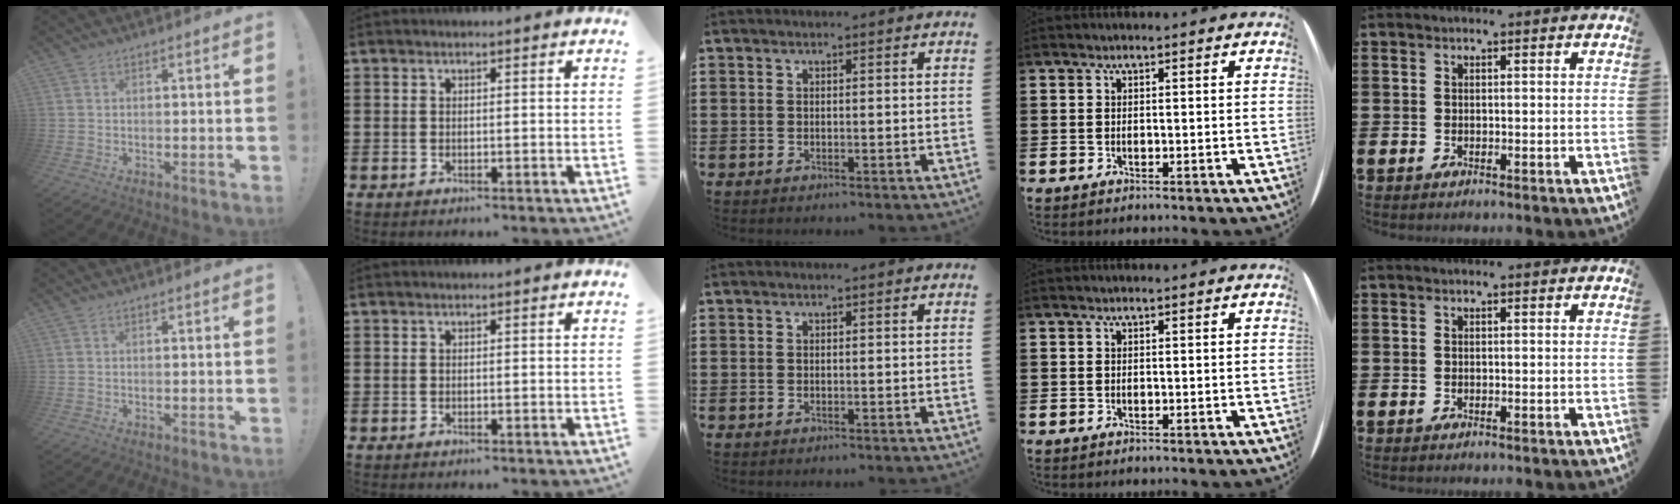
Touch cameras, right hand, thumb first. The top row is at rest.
{}